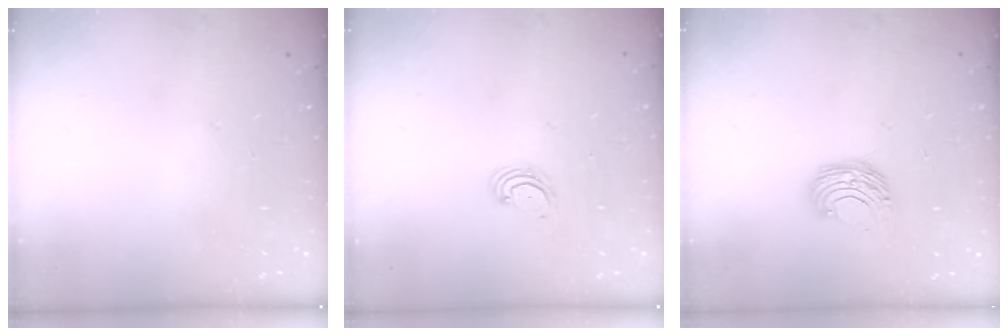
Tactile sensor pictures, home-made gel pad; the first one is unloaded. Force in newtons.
{"total": 3.1, "press": 3.1, "slide": 0.4}
{"total": 9.0, "press": 9.0, "slide": 0.4}